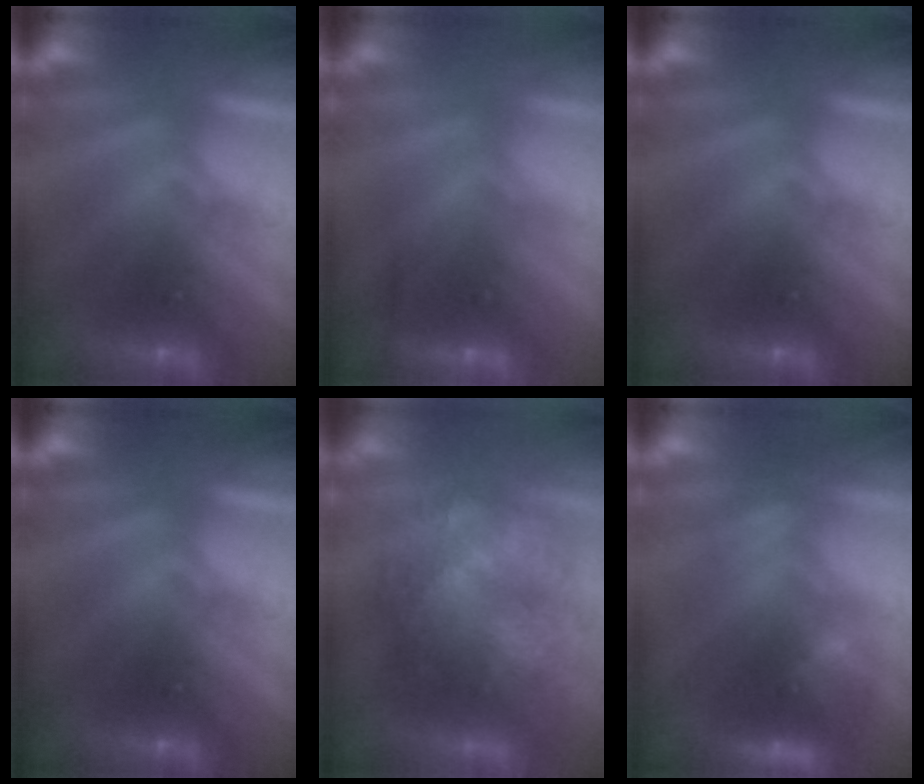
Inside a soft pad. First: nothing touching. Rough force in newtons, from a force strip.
{"total": 2.2}
{"total": 0.0}
{"total": 0.0}
{"total": 7.6}
{"total": 3.0}